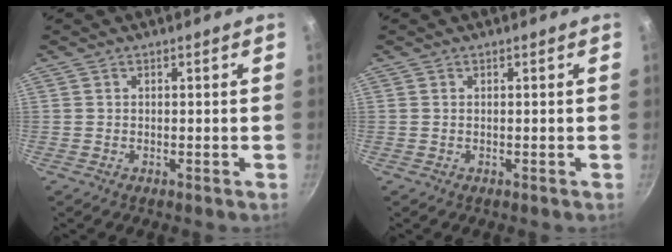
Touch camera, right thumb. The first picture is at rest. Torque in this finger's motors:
{"motor_torque": [0.16, 0.57, 0.35, -0.18, -0.01]}